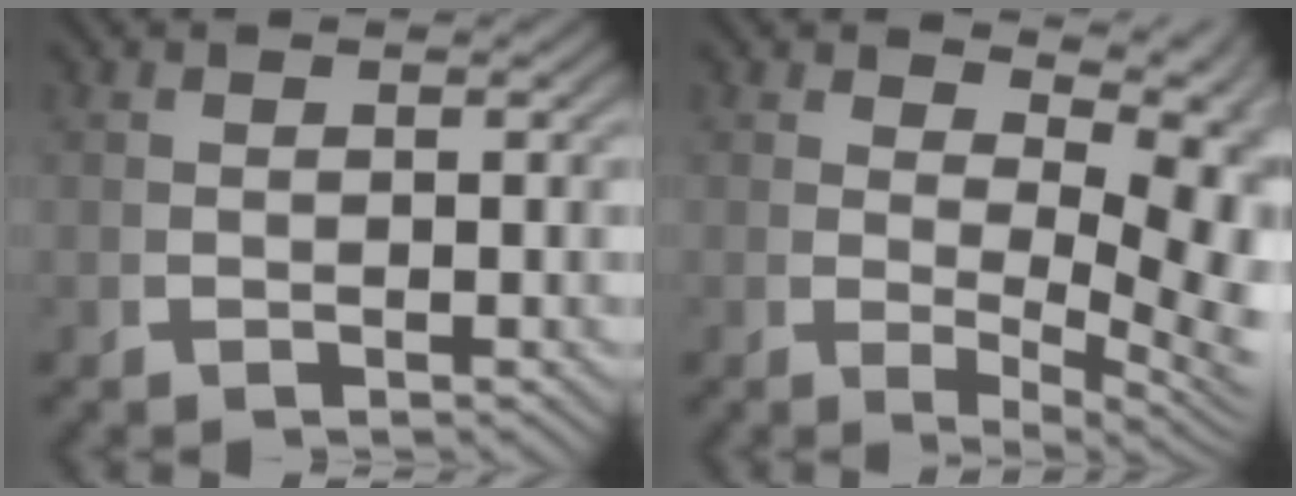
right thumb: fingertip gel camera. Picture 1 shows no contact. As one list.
[{"total": 6.7, "force": [0.6, 3.2, 5.8], "torque": [-0.077, -0.023, 0.023]}]